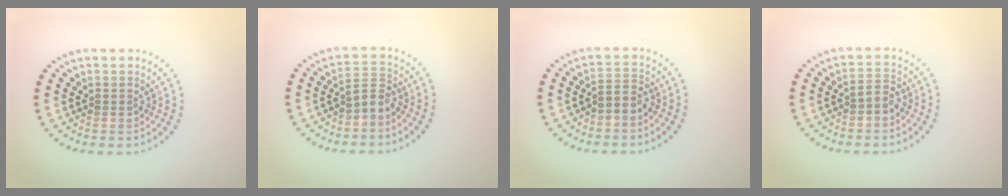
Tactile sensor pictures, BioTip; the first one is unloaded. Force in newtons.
{"total": 1.8, "press": 1.3, "slide": 1.2}
{"total": 1.7, "press": 1.4, "slide": 1.1}
{"total": 1.4, "press": 1.3, "slide": 0.6}